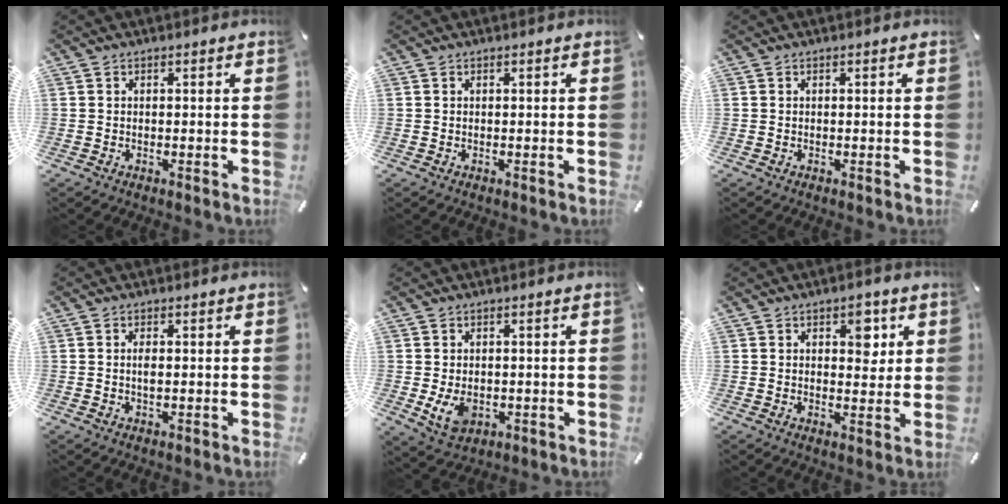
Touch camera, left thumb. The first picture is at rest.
{"total": 0.0}
{"total": 0.0}
{"total": 1.8, "force": [0.0, 0.7, 1.7], "torque": [-0.040, -0.002, -0.003]}
{"total": 5.1, "force": [-0.6, 3.8, 3.3], "torque": [-0.067, -0.001, -0.011]}
{"total": 6.0, "force": [2.3, 3.6, 4.3], "torque": [-0.034, -0.013, 0.027]}